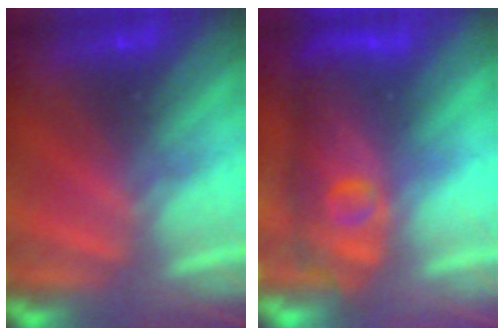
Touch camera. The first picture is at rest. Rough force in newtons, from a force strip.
{"total": 4.0}